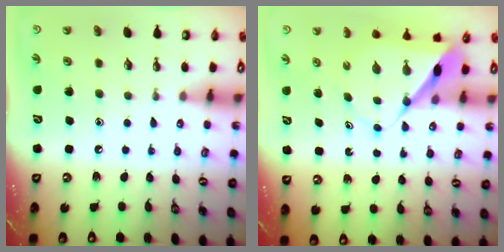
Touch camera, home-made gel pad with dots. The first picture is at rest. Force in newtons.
{"total": 8.4, "press": 8.4, "slide": 0.8}